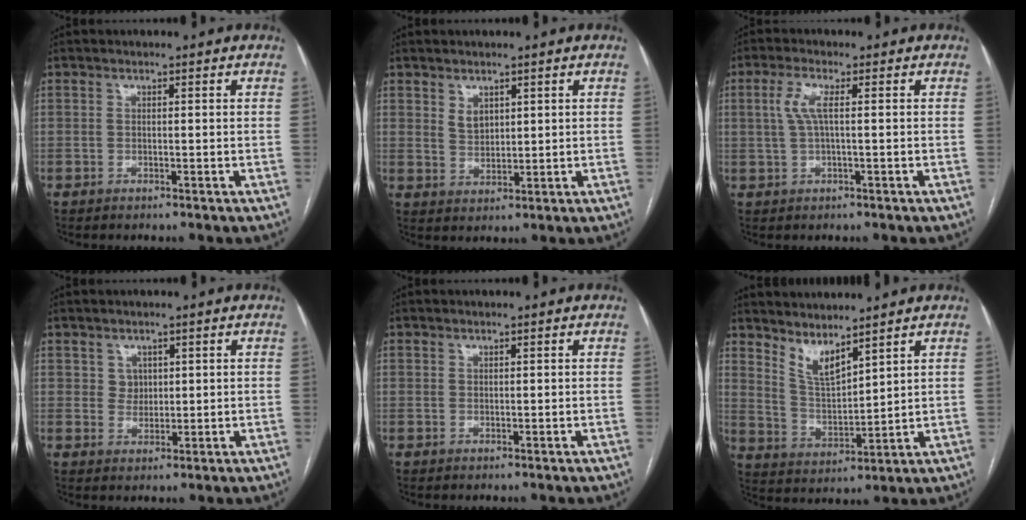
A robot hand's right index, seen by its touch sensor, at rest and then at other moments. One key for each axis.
{"total": 2.8, "fx": 1.6, "fy": 1.9, "fz": 1.5, "tx": -0.027, "ty": -0.002, "tz": 0.040}
{"total": 3.6, "fx": 0.7, "fy": 0.7, "fz": 3.5, "tx": -0.078, "ty": 0.011, "tz": 0.016}
{"total": 2.4, "fx": 1.0, "fy": 2.1, "fz": 0.5, "tx": -0.004, "ty": -0.001, "tz": 0.019}
{"total": 0.0}
{"total": 6.1, "fx": 5.2, "fy": 1.0, "fz": 3.0, "tx": -0.068, "ty": -0.012, "tz": 0.116}